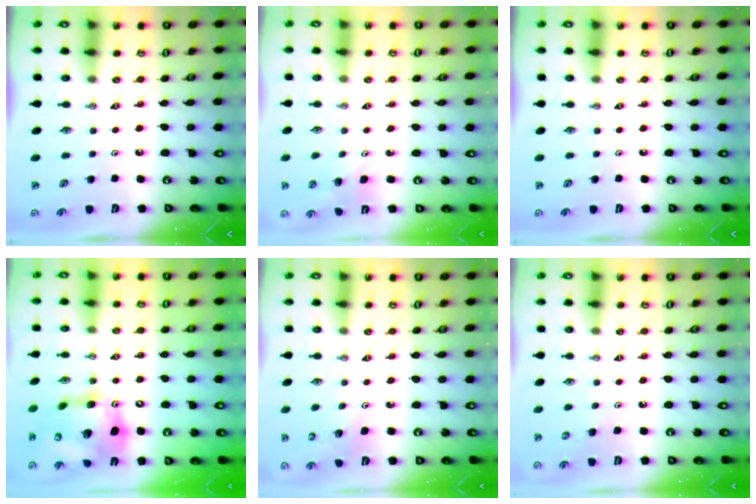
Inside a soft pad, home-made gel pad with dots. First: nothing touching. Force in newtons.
{"total": 3.9, "press": 3.6, "slide": 1.5}
{"total": 0.0}
{"total": 19.2, "press": 19.0, "slide": 2.3}
{"total": 3.5, "press": 3.3, "slide": 0.9}
{"total": 3.7, "press": 3.7, "slide": 0.3}